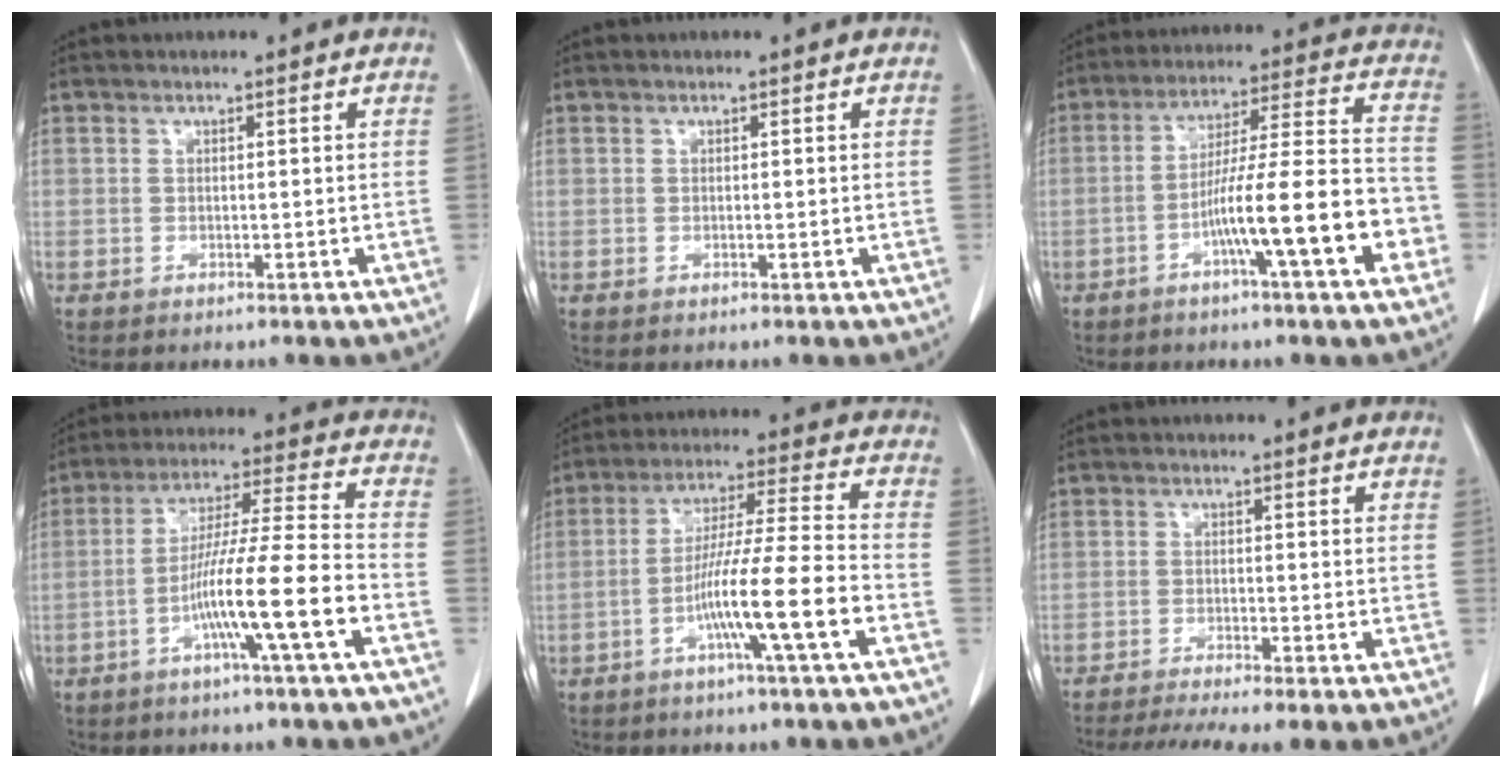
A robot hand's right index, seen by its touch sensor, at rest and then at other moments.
{"total": 0.0}
{"total": 14.1, "force": [-5.3, 0.5, 13.1], "torque": [-0.209, 0.013, -0.088]}
{"total": 12.4, "force": [-4.9, -1.0, 11.3], "torque": [-0.204, 0.003, -0.091]}
{"total": 11.5, "force": [-4.6, -1.1, 10.5], "torque": [-0.191, 0.002, -0.085]}
{"total": 8.5, "force": [-7.0, -0.1, 4.9], "torque": [-0.073, -0.010, -0.110]}